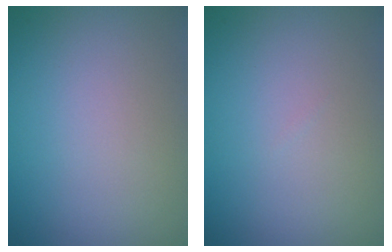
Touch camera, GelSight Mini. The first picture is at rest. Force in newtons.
{"total": 0.0}